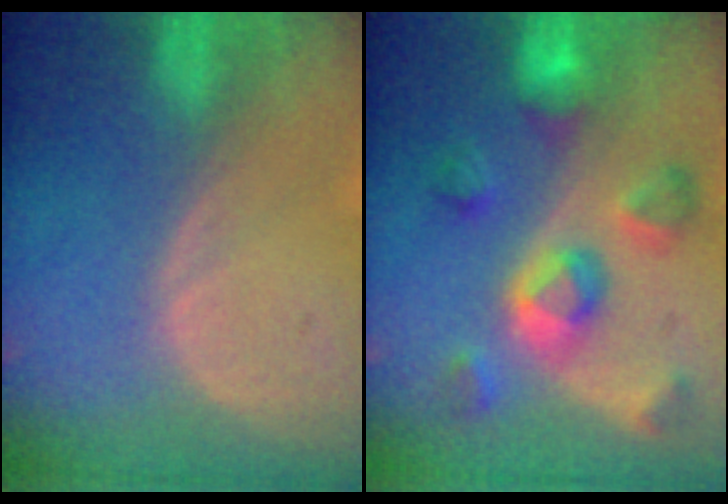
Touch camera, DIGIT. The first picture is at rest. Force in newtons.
{"total": 9.3, "press": 8.5, "slide": 3.9}